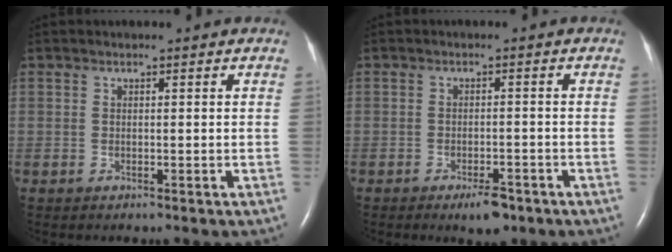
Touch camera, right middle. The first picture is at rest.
{"total": 3.7, "force": [-2.5, 1.2, 2.4], "torque": [-0.040, -0.001, -0.035]}